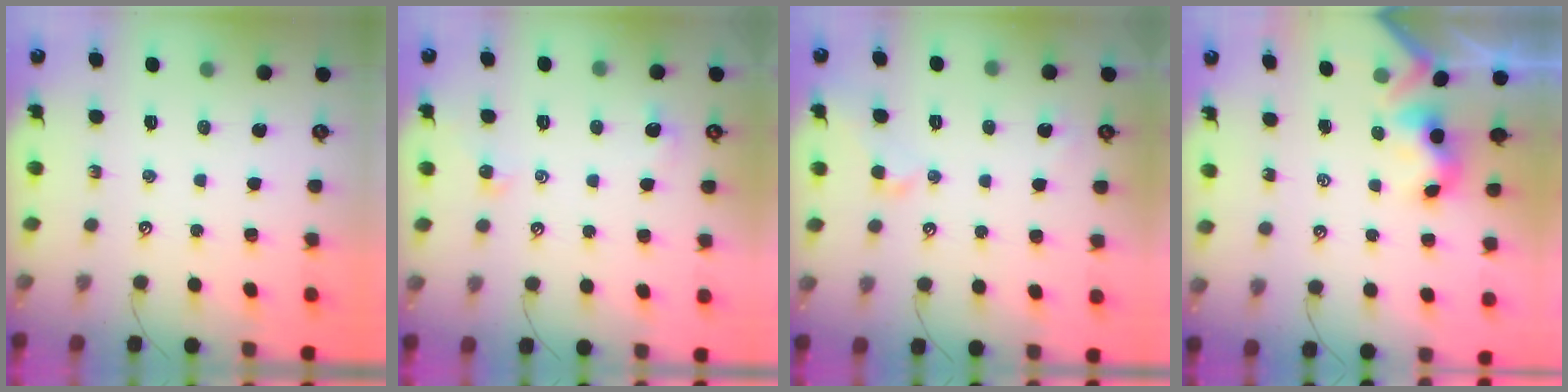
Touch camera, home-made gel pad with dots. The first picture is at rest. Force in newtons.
{"total": 1.0, "press": 0.9, "slide": 0.5}
{"total": 1.1, "press": 1.0, "slide": 0.4}
{"total": 3.5, "press": 3.5, "slide": 0.2}